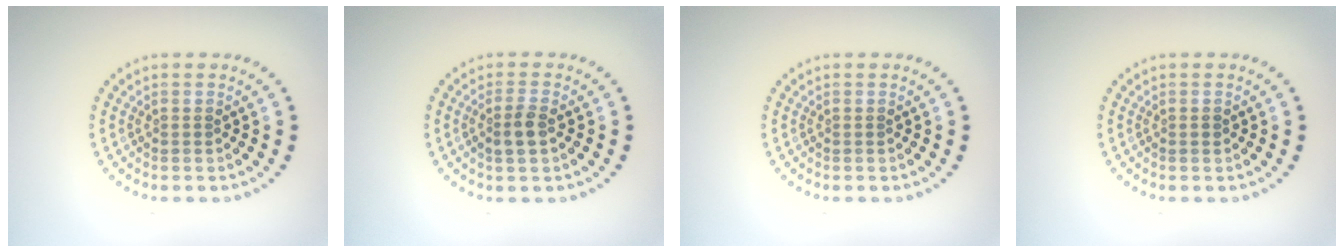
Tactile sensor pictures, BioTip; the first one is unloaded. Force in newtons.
{"total": 2.0, "press": 1.9, "slide": 0.7}
{"total": 0.0}
{"total": 0.6, "press": 0.6, "slide": 0.1}